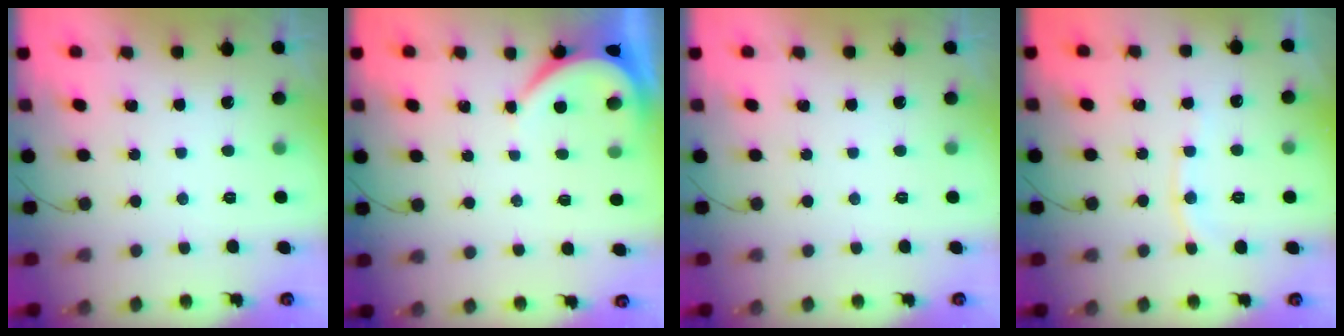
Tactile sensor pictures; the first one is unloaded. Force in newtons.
{"total": 3.9, "press": 3.9, "slide": 0.6}
{"total": 0.0}
{"total": 5.7, "press": 5.6, "slide": 0.8}